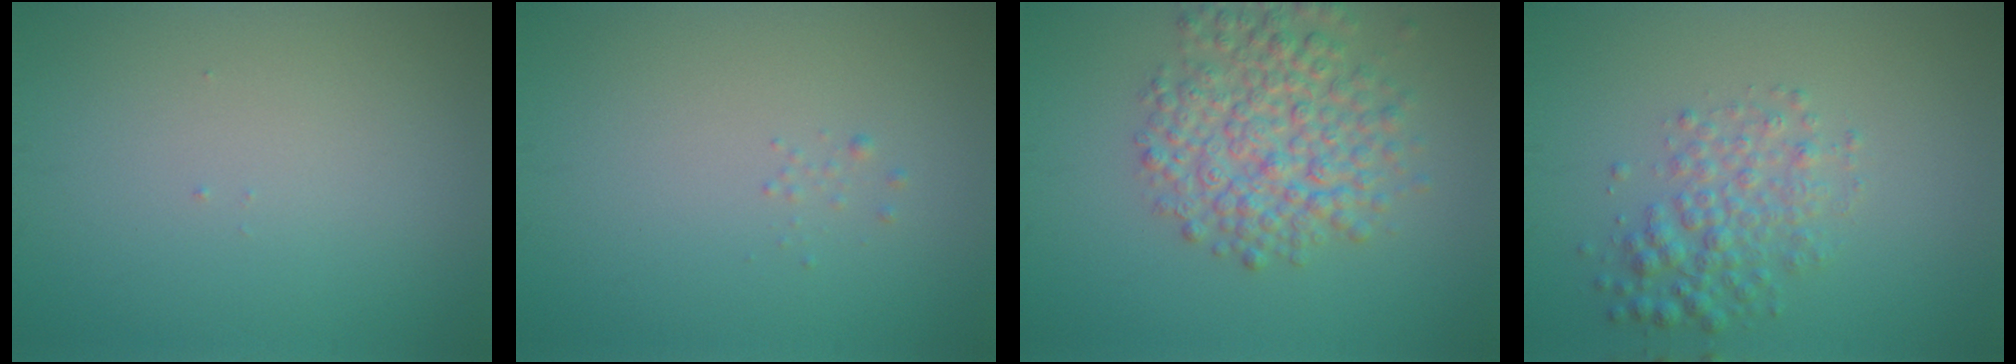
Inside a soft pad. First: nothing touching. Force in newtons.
{"total": 0.7, "press": 0.7, "slide": 0.1}
{"total": 6.2, "press": 6.2, "slide": 0.2}
{"total": 3.3, "press": 3.3, "slide": 0.1}